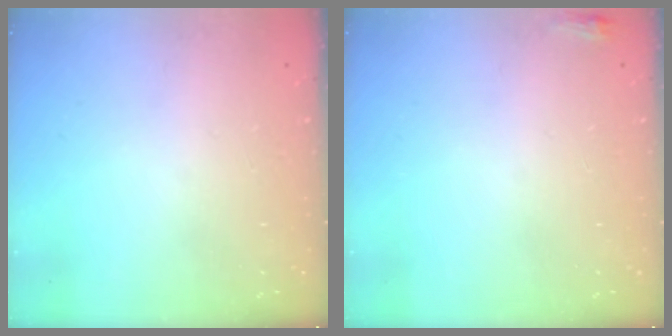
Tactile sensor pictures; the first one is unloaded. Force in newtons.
{"total": 3.2, "press": 2.9, "slide": 1.3}